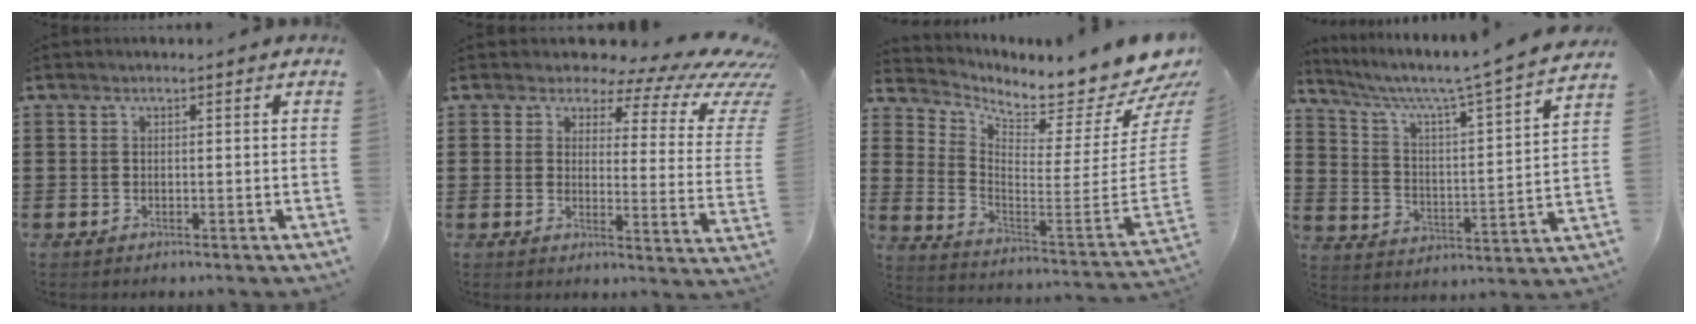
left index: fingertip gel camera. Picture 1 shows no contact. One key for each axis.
{"total": 5.9, "fx": 4.2, "fy": 2.3, "fz": 3.5, "tx": -0.065, "ty": -0.032, "tz": 0.066}
{"total": 6.0, "fx": 5.3, "fy": 0.7, "fz": 2.6, "tx": -0.058, "ty": -0.075, "tz": 0.079}
{"total": 5.1, "fx": 4.3, "fy": -0.3, "fz": 2.7, "tx": -0.076, "ty": -0.046, "tz": 0.061}